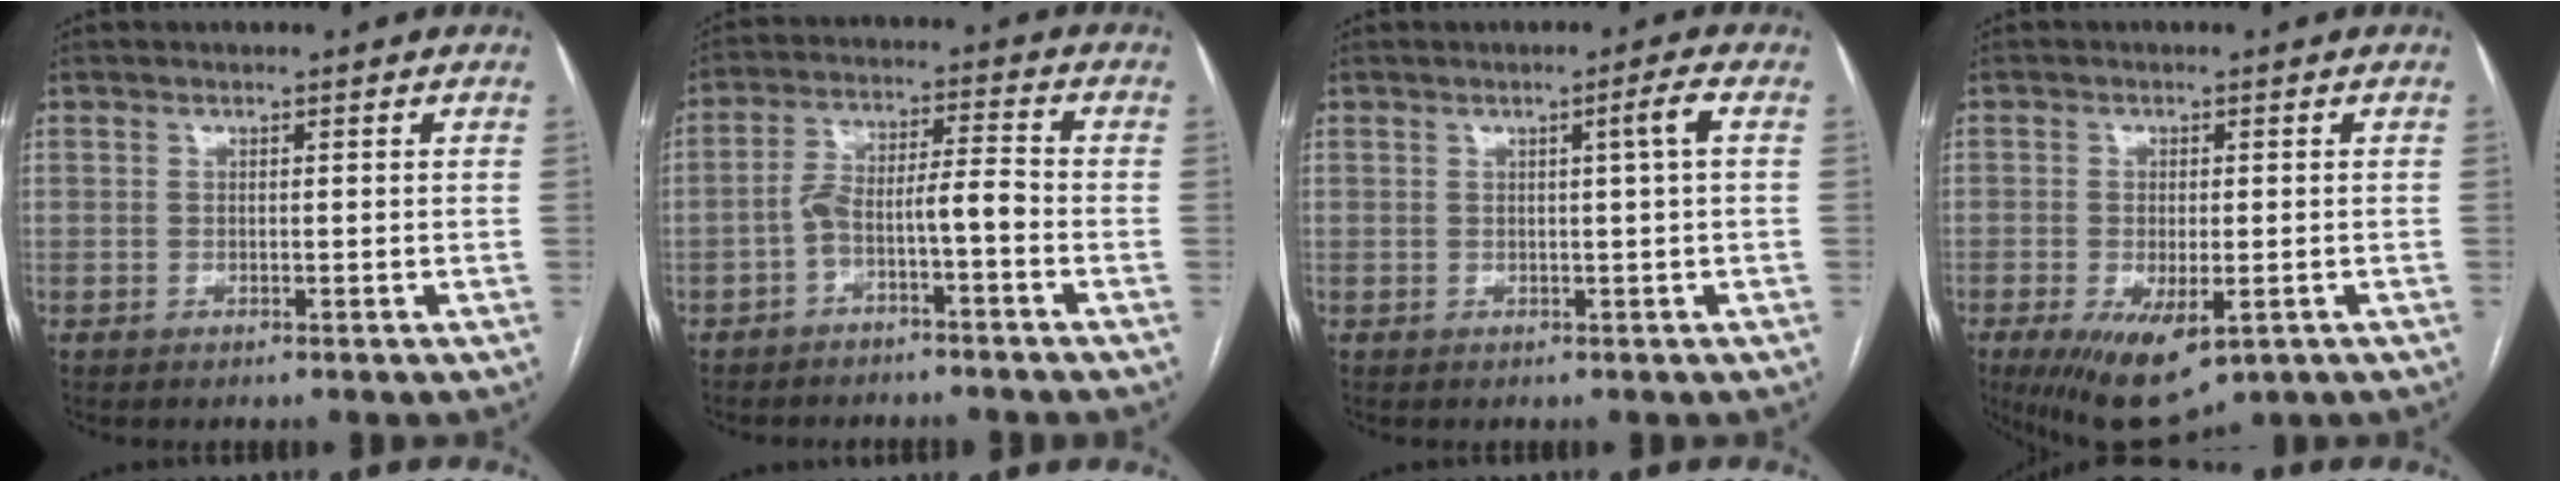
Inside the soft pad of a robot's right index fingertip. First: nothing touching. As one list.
[{"total": 6.2, "force": [-2.7, 0.9, 5.5], "torque": [-0.102, 0.031, -0.045]}, {"total": 2.4, "force": [0.4, -0.7, 2.2], "torque": [-0.036, 0.000, 0.010]}, {"total": 9.8, "force": [-4.7, 3.9, 7.6], "torque": [-0.131, -0.021, -0.065]}]